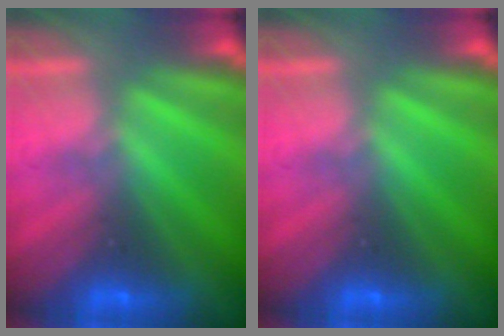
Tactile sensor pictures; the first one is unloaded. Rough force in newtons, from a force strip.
{"total": 0.0}